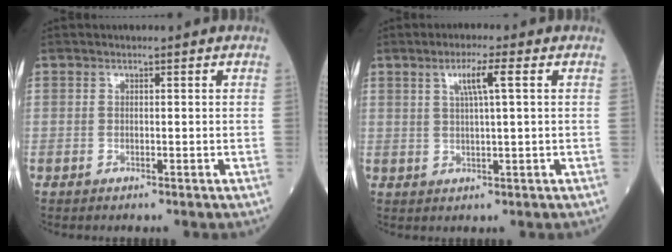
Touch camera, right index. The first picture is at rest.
{"total": 4.4, "force": [1.7, -0.2, 4.0], "torque": [-0.075, 0.004, 0.031]}